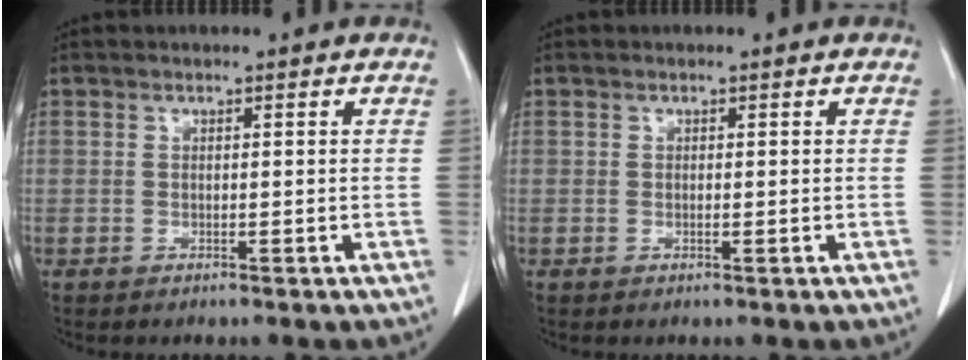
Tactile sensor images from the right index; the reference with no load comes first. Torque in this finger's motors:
{"motor_torque": [-0.07, 0.04, -0.01, 0.01]}